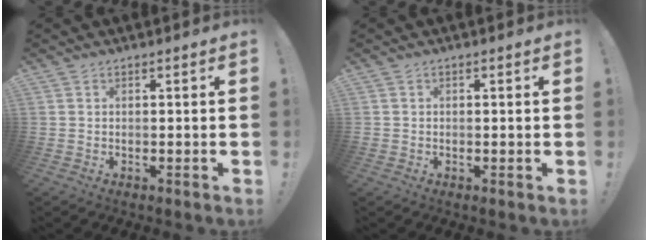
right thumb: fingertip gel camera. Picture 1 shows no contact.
{"total": 0.8, "force": [-0.3, 0.7, 0.3], "torque": [-0.007, 0.004, -0.004]}